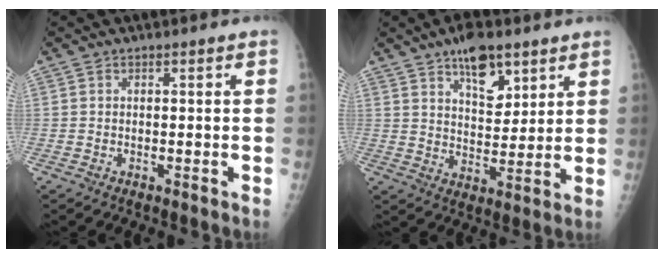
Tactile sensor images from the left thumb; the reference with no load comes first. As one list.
[{"total": 10.4, "force": [6.4, 5.0, 6.4], "torque": [-0.075, -0.039, 0.106]}]